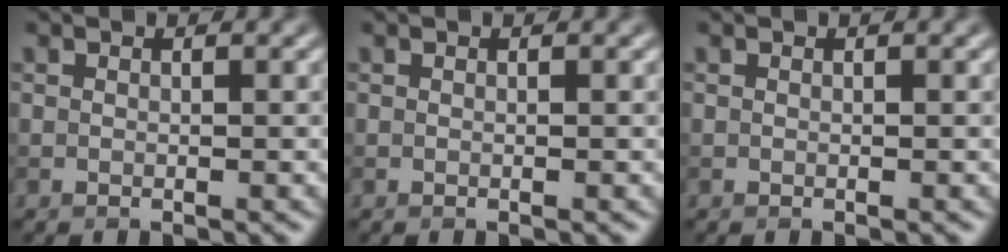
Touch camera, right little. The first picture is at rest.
{"total": 0.0}
{"total": 0.0}